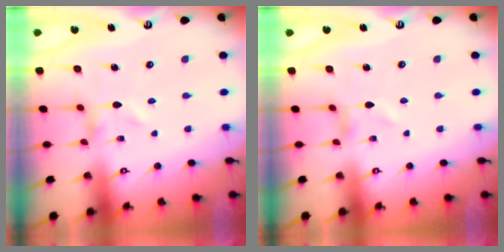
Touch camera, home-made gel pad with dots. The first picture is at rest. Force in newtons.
{"total": 0.7, "press": 0.6, "slide": 0.3}